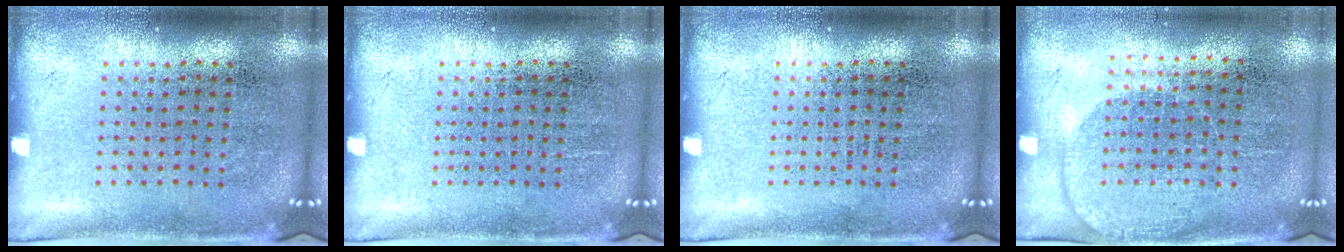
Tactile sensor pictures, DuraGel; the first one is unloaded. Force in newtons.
{"total": 0.0}
{"total": 0.0}
{"total": 1.4, "press": 1.2, "slide": 0.6}